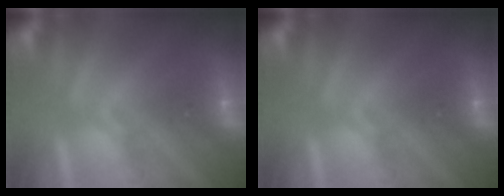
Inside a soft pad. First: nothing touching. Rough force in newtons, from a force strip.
{"total": 0.0}